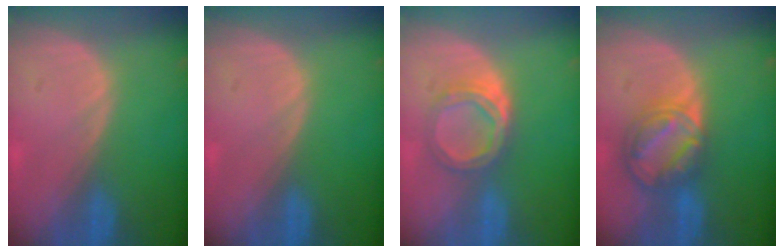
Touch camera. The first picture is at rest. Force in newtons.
{"total": 0.0}
{"total": 5.6, "press": 5.0, "slide": 2.5}
{"total": 8.5, "press": 7.1, "slide": 4.7}